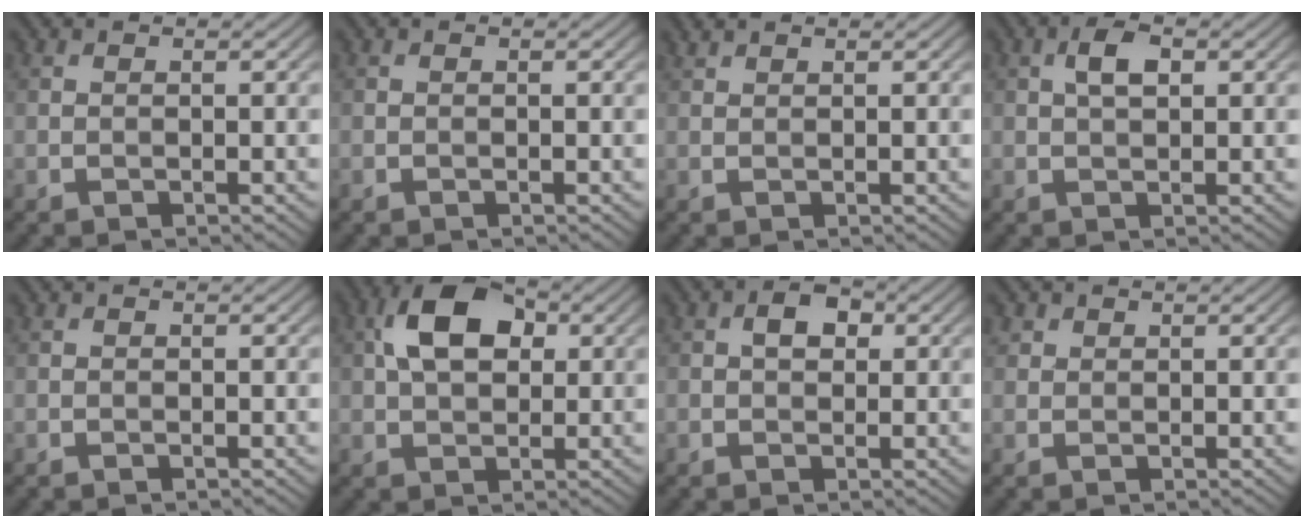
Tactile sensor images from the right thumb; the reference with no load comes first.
{"total": 0.0}
{"total": 1.0, "force": [0.9, 0.0, 0.3], "torque": [-0.009, 0.006, 0.023]}
{"total": 3.2, "force": [1.0, 1.6, 2.7], "torque": [-0.052, 0.006, 0.015]}
{"total": 0.0}
{"total": 8.4, "force": [2.1, 5.1, 6.3], "torque": [-0.126, 0.018, 0.031]}
{"total": 3.0, "force": [0.7, 2.0, 2.1], "torque": [-0.037, 0.005, 0.007]}
{"total": 1.3, "force": [0.9, 1.0, 0.3], "torque": [-0.005, 0.001, 0.019]}